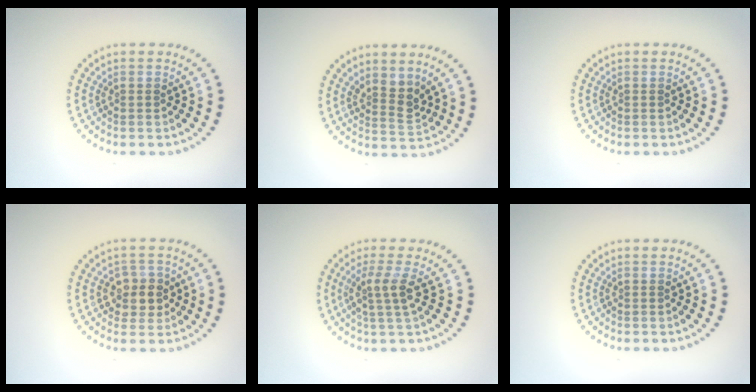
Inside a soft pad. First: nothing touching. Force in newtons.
{"total": 2.3, "press": 1.8, "slide": 1.6}
{"total": 0.0}
{"total": 2.7, "press": 2.5, "slide": 1.0}
{"total": 2.7, "press": 1.9, "slide": 1.8}
{"total": 0.0}